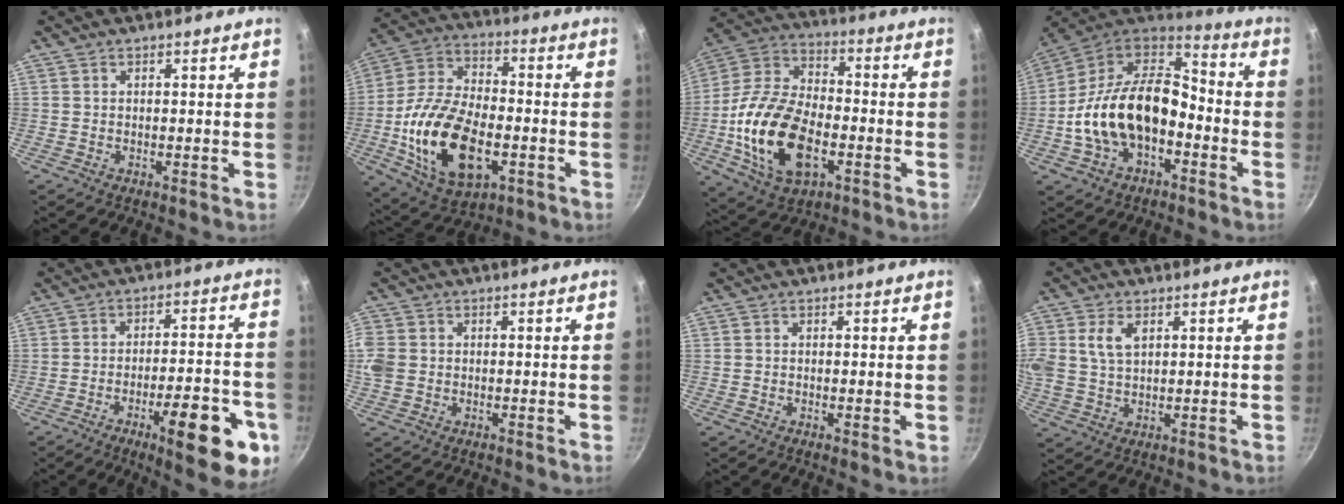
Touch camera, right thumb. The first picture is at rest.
{"total": 21.4, "force": [-5.2, 12.1, 16.9], "torque": [-0.310, 0.023, -0.090]}
{"total": 21.1, "force": [-5.4, 12.2, 16.3], "torque": [-0.305, 0.029, -0.104]}
{"total": 21.3, "force": [-4.8, 13.5, 15.8], "torque": [-0.263, 0.057, -0.093]}
{"total": 17.0, "force": [-7.5, 5.2, 14.4], "torque": [-0.160, 0.033, -0.099]}
{"total": 5.0, "force": [-0.2, 4.3, 2.7], "torque": [-0.060, 0.002, -0.010]}
{"total": 0.7, "force": [-0.1, 0.1, 0.7], "torque": [-0.010, -0.003, -0.003]}
{"total": 8.6, "force": [2.7, 5.7, 5.7], "torque": [-0.118, 0.009, 0.054]}